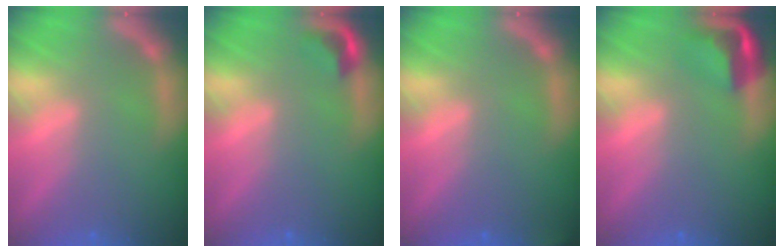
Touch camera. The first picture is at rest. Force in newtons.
{"total": 1.9}
{"total": 1.4}
{"total": 3.9}